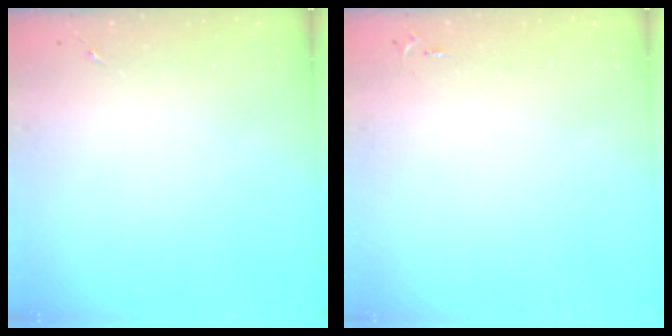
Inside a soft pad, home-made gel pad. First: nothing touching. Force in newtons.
{"total": 2.6, "press": 2.6, "slide": 0.4}